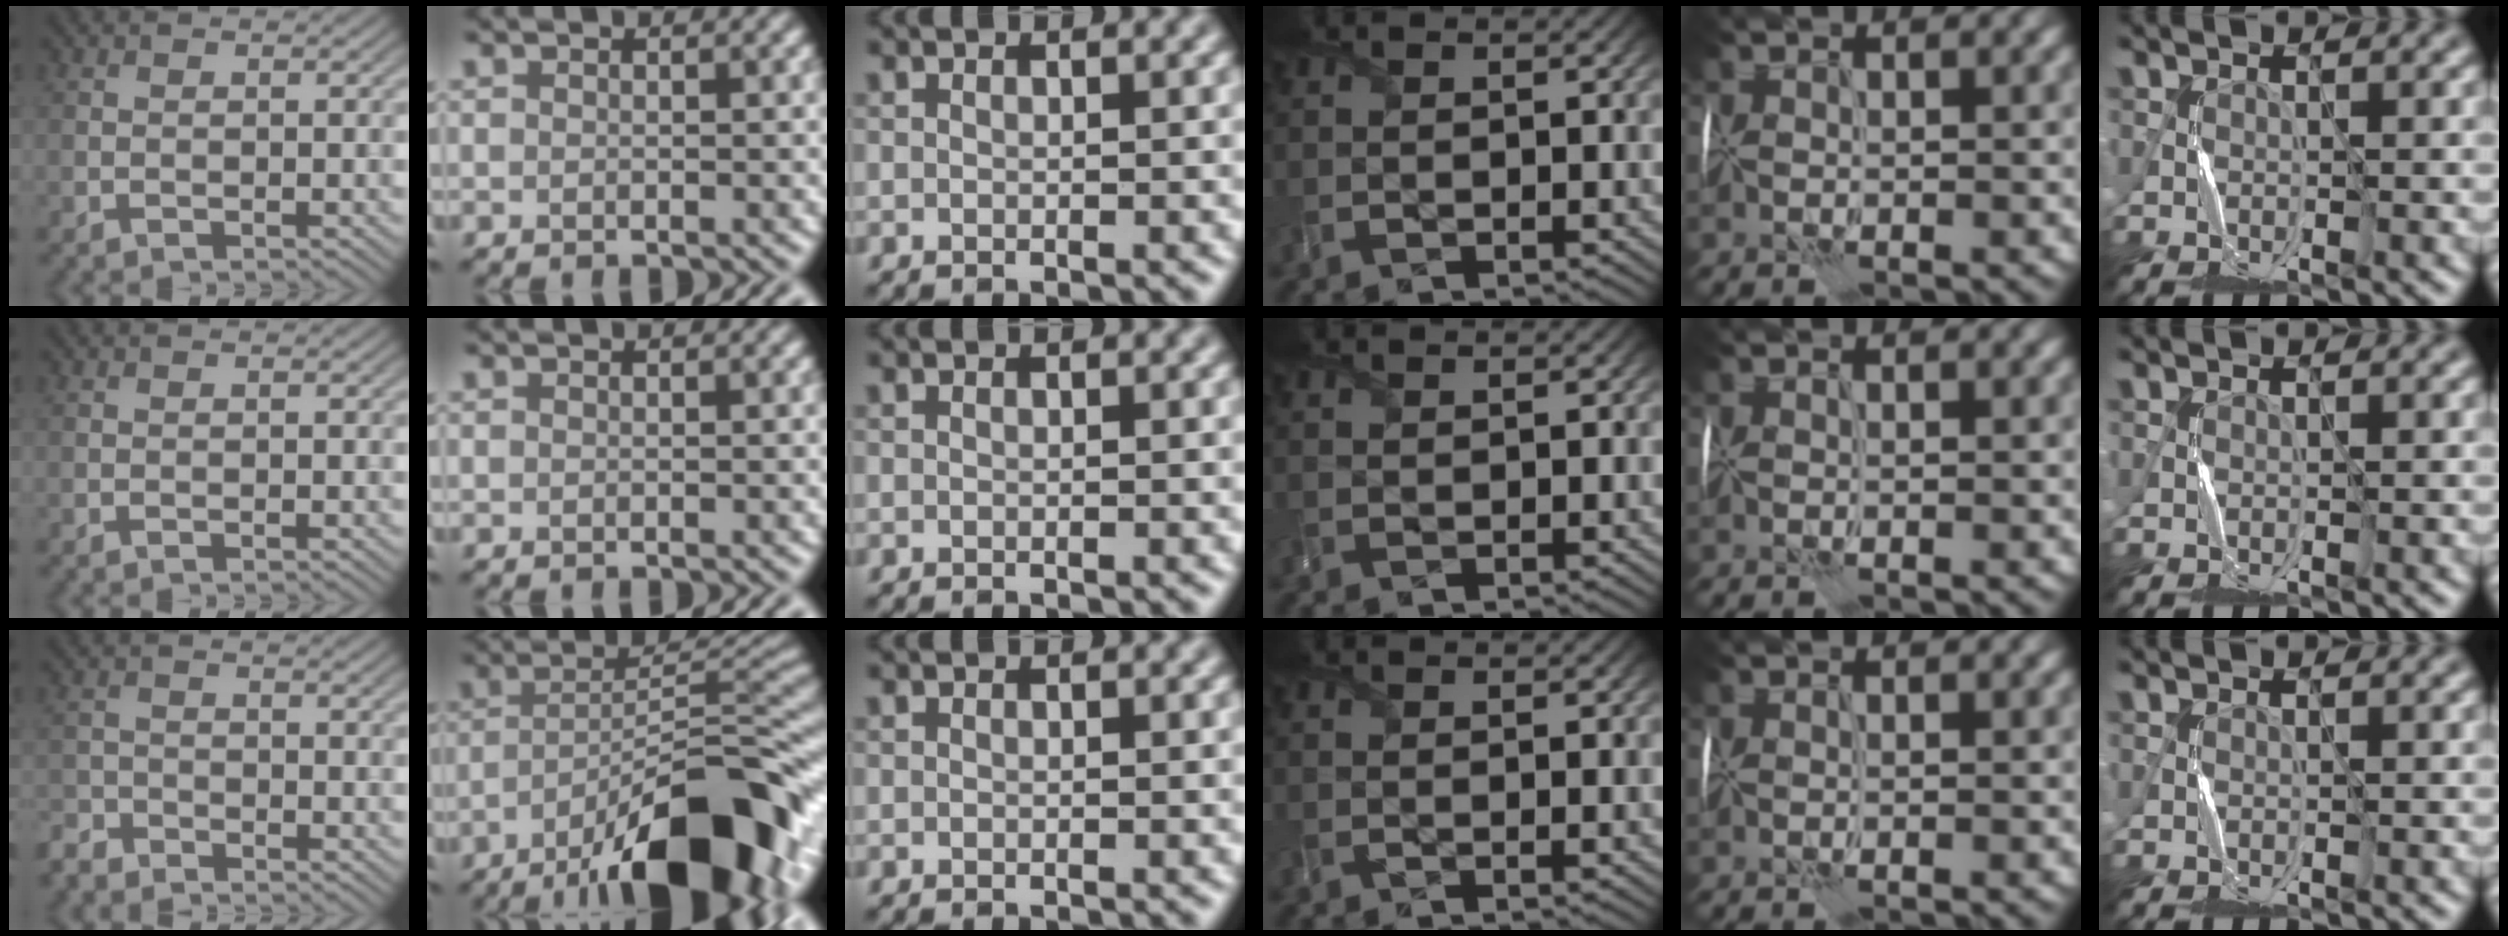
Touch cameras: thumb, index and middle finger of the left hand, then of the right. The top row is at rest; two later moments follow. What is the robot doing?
{"motion": "wrap", "object": "felt sheet"}